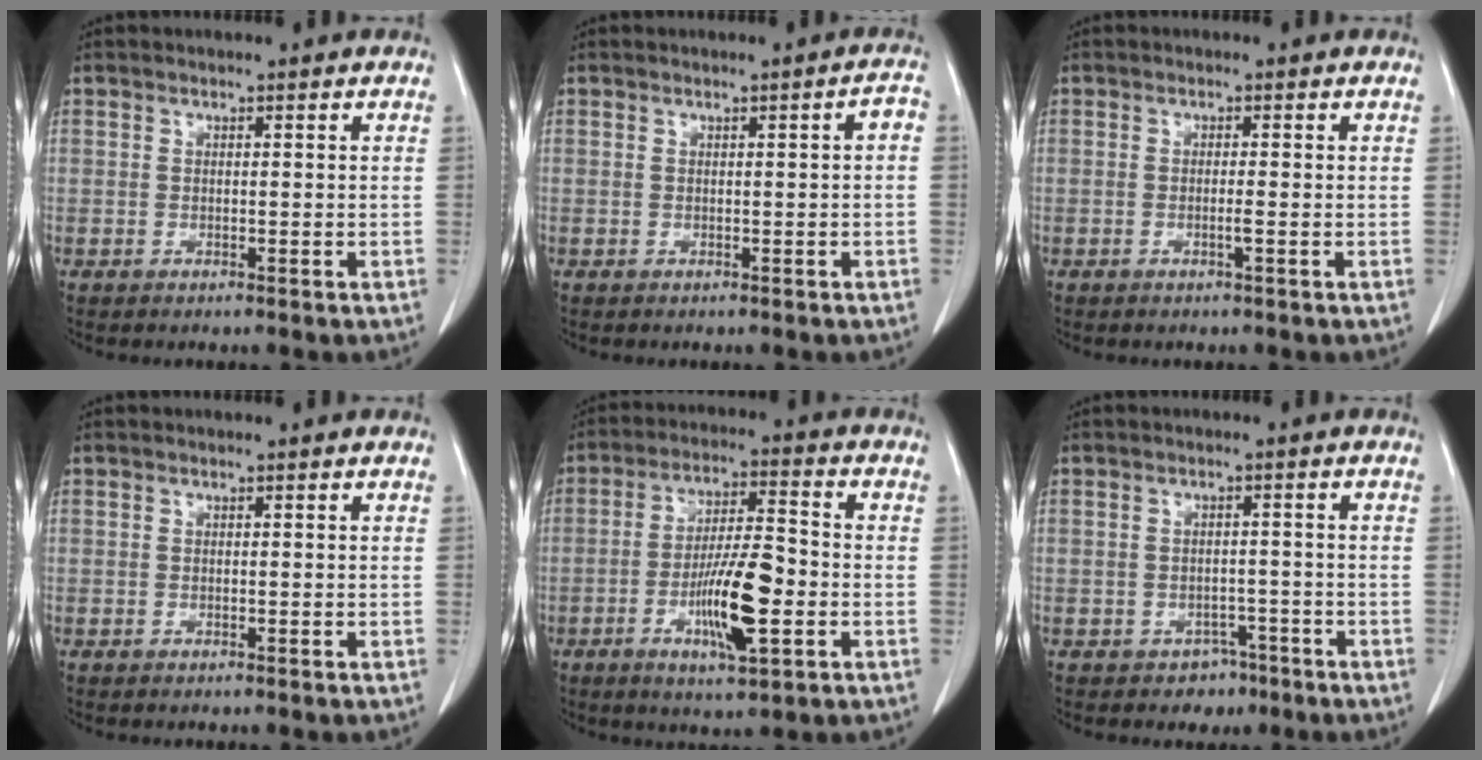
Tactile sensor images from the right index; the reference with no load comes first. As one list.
[{"total": 1.6, "force": [-0.1, 0.3, 1.6], "torque": [-0.016, 0.004, -0.002]}, {"total": 1.1, "force": [-0.5, -0.2, 1.0], "torque": [-0.020, -0.001, -0.007]}, {"total": 0.0}, {"total": 11.2, "force": [-3.4, 2.1, 10.5], "torque": [-0.192, -0.002, -0.056]}, {"total": 3.2, "force": [-2.0, 2.5, 0.5], "torque": [-0.001, 0.012, -0.021]}]